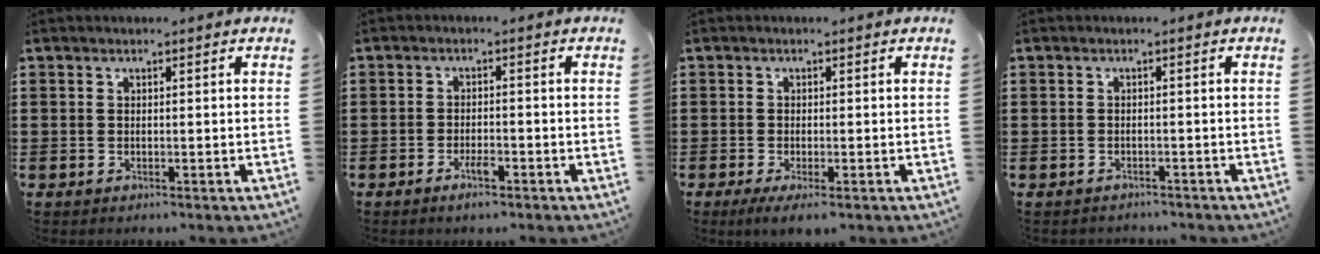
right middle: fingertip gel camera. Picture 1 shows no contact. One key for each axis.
{"total": 2.7, "fx": -1.6, "fy": 0.6, "fz": 2.1, "tx": -0.043, "ty": -0.003, "tz": -0.031}
{"total": 1.5, "fx": -0.8, "fy": 0.1, "fz": 1.2, "tx": -0.028, "ty": -0.005, "tz": -0.017}
{"total": 1.1, "fx": -1.0, "fy": 0.4, "fz": -0.2, "tx": 0.001, "ty": 0.004, "tz": -0.023}